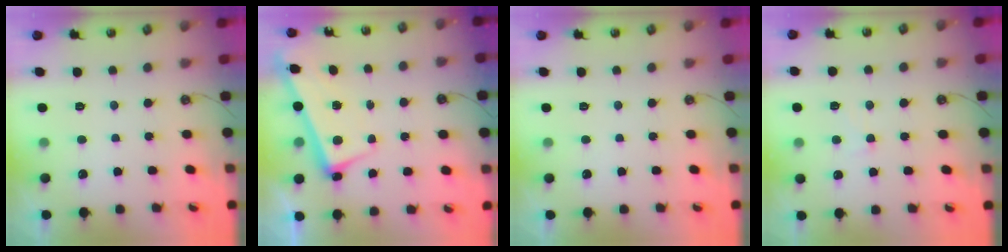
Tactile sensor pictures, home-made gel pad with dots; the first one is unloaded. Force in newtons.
{"total": 2.6, "press": 2.4, "slide": 0.9}
{"total": 0.0}
{"total": 0.8, "press": 0.4, "slide": 0.7}